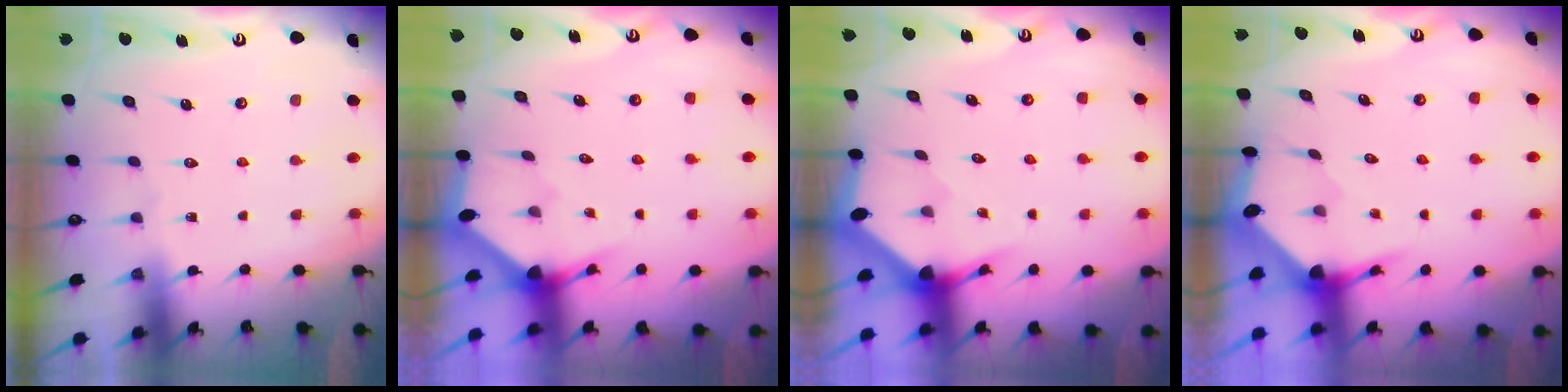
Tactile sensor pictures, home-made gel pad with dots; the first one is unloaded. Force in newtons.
{"total": 2.8, "press": 2.8, "slide": 0.2}
{"total": 2.9, "press": 2.9, "slide": 0.1}
{"total": 3.5, "press": 3.5, "slide": 0.5}